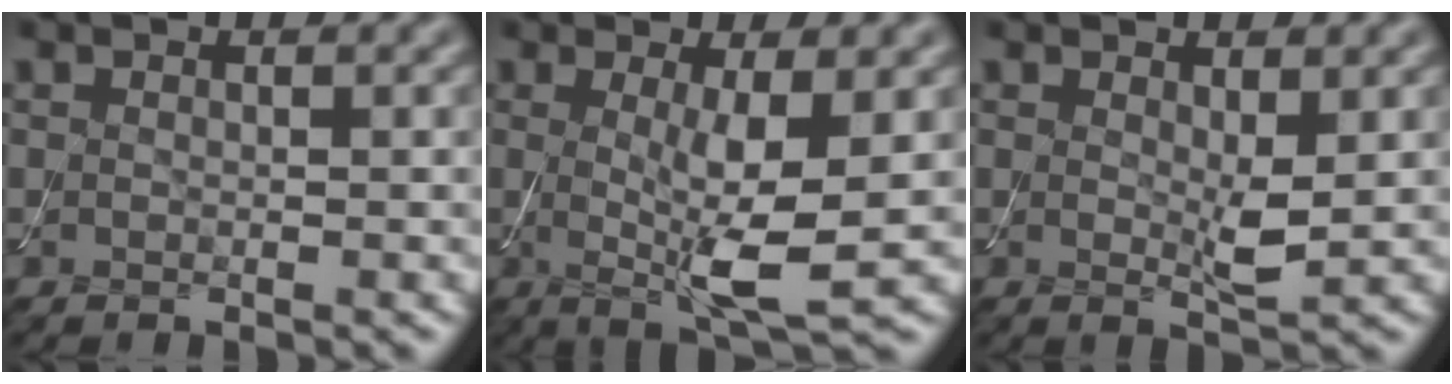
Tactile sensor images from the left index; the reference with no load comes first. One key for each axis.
{"total": 5.5, "fx": -0.1, "fy": 1.0, "fz": 5.4, "tx": -0.096, "ty": -0.015, "tz": 0.003}
{"total": 2.1, "fx": 0.5, "fy": 0.5, "fz": 2.0, "tx": -0.039, "ty": -0.008, "tz": 0.010}